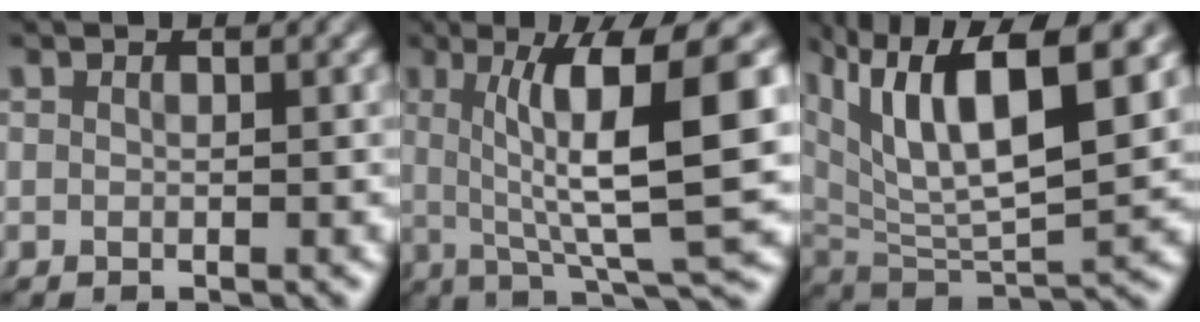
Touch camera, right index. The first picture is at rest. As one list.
[{"total": 11.8, "force": [2.8, 2.8, 11.1], "torque": [-0.149, 0.015, 0.041]}, {"total": 10.2, "force": [3.8, 5.3, 7.9], "torque": [-0.161, -0.003, 0.063]}]